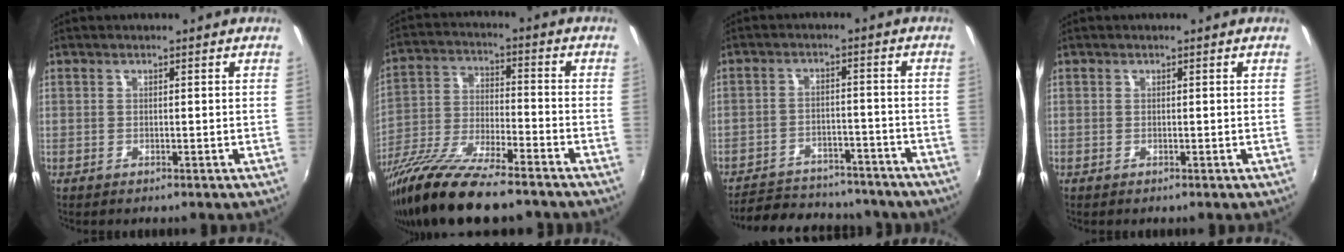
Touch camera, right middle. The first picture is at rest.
{"total": 18.6, "force": [-14.2, 3.7, 11.5], "torque": [-0.230, -0.051, -0.254]}
{"total": 20.5, "force": [-17.5, 7.2, 8.0], "torque": [-0.168, 0.003, -0.224]}
{"total": 0.0}